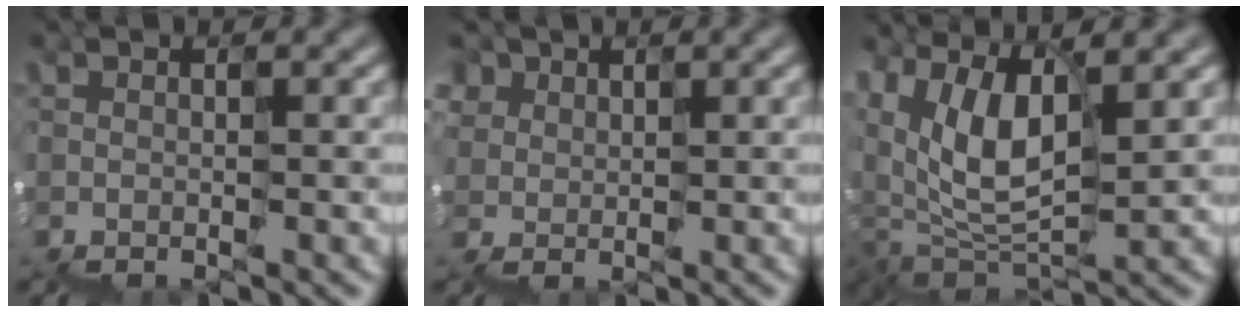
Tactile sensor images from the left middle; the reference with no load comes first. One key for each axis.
{"total": 3.3, "fx": 1.2, "fy": 3.0, "fz": -0.6, "tx": 0.022, "ty": 0.019, "tz": 0.021}
{"total": 5.2, "fx": 3.2, "fy": 2.7, "fz": 3.0, "tx": -0.077, "ty": 0.011, "tz": 0.058}